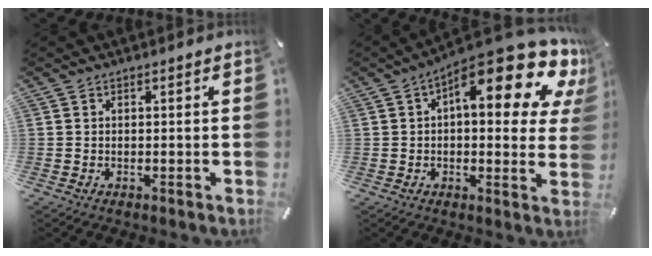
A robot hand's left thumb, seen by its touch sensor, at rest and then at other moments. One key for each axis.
{"total": 19.0, "fx": 10.2, "fy": 6.8, "fz": 14.6, "tx": -0.195, "ty": -0.084, "tz": 0.164}